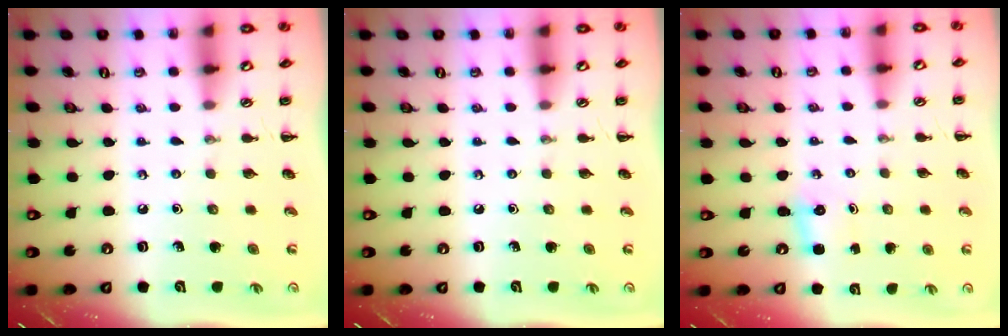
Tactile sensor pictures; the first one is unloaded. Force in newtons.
{"total": 0.0}
{"total": 2.1, "press": 2.0, "slide": 0.6}